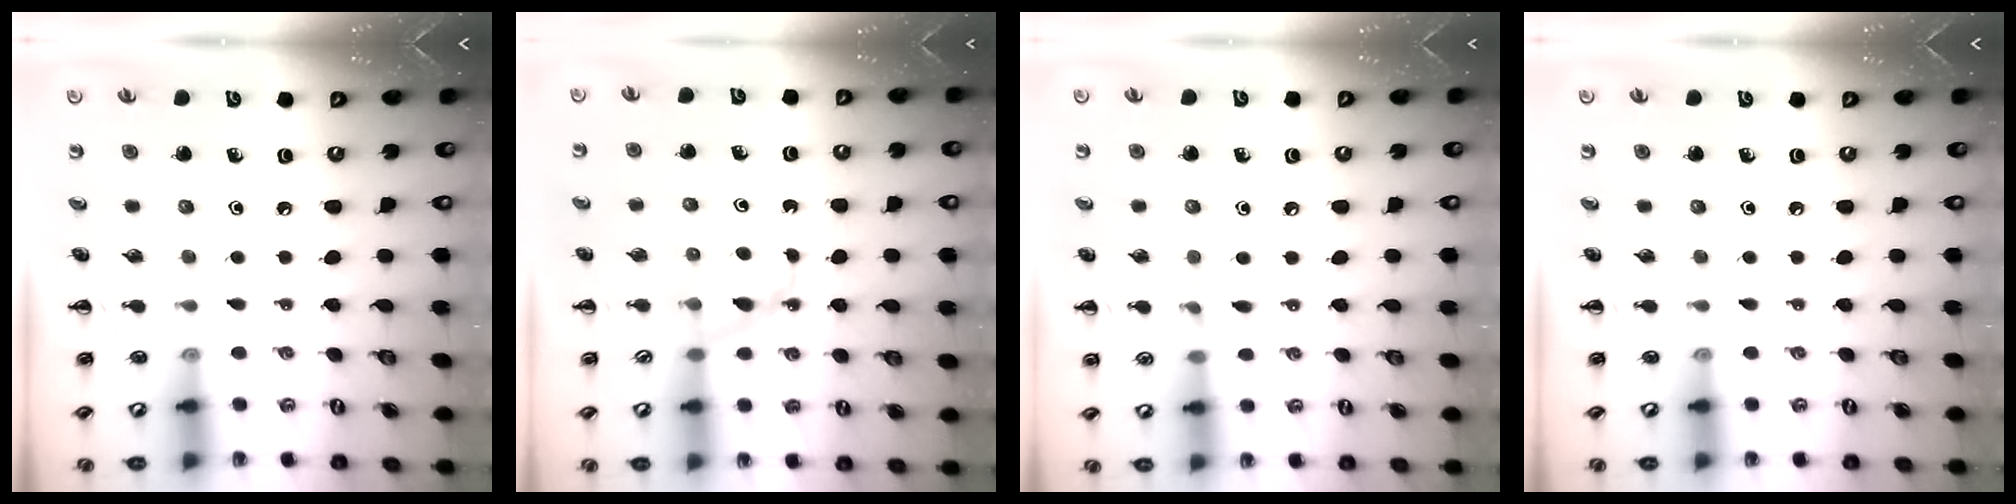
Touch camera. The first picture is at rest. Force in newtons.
{"total": 4.1, "press": 3.9, "slide": 1.2}
{"total": 5.6, "press": 5.3, "slide": 1.8}
{"total": 0.0}